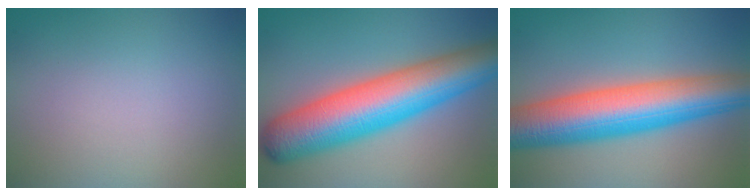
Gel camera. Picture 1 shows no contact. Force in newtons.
{"total": 10.7, "press": 10.7, "slide": 0.3}
{"total": 10.8, "press": 10.8, "slide": 0.3}